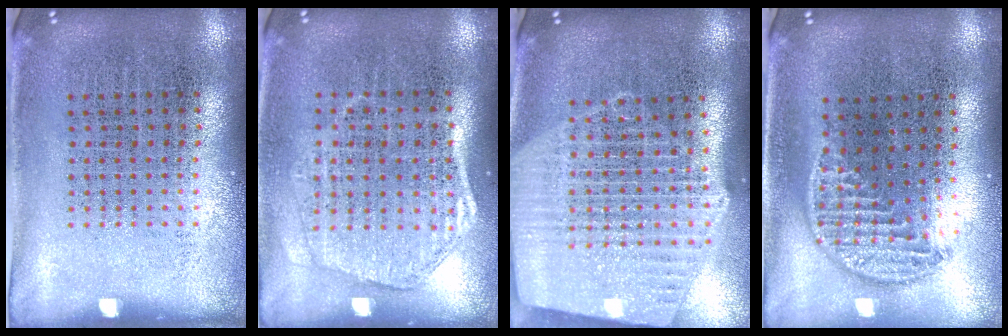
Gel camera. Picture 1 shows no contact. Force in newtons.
{"total": 1.5, "press": 1.4, "slide": 0.6}
{"total": 2.7, "press": 2.3, "slide": 1.5}
{"total": 1.3, "press": 1.2, "slide": 0.7}